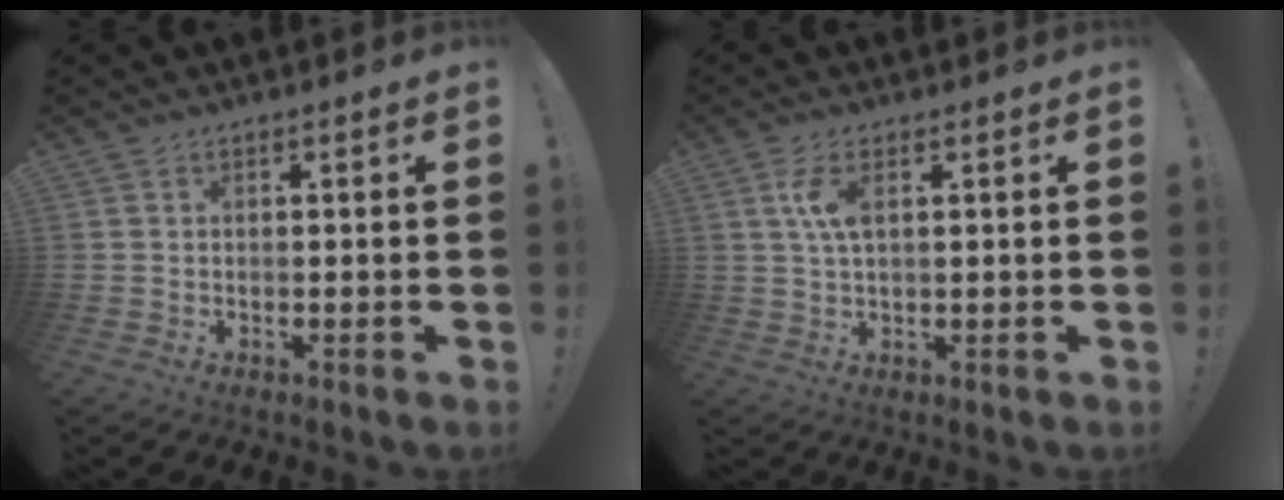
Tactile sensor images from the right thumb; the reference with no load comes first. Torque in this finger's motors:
{"motor_torque": [-0.01, 0.11, 0.34, 0.23, 0.03]}